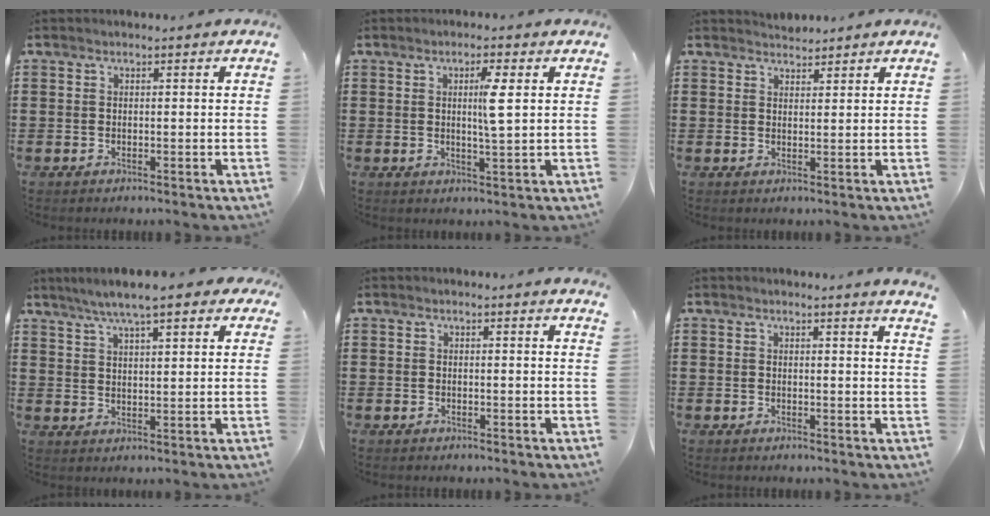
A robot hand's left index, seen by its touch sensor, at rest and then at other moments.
{"total": 4.3, "force": [1.2, 0.3, 4.1], "torque": [-0.076, -0.002, 0.014]}
{"total": 1.9, "force": [1.9, 0.3, 0.0], "torque": [-0.004, 0.004, 0.037]}
{"total": 6.7, "force": [5.3, 0.8, 4.0], "torque": [-0.091, -0.006, 0.093]}
{"total": 0.9, "force": [0.7, -0.2, 0.5], "torque": [-0.011, -0.003, 0.014]}
{"total": 1.7, "force": [1.5, -0.5, 0.6], "torque": [-0.015, -0.004, 0.029]}